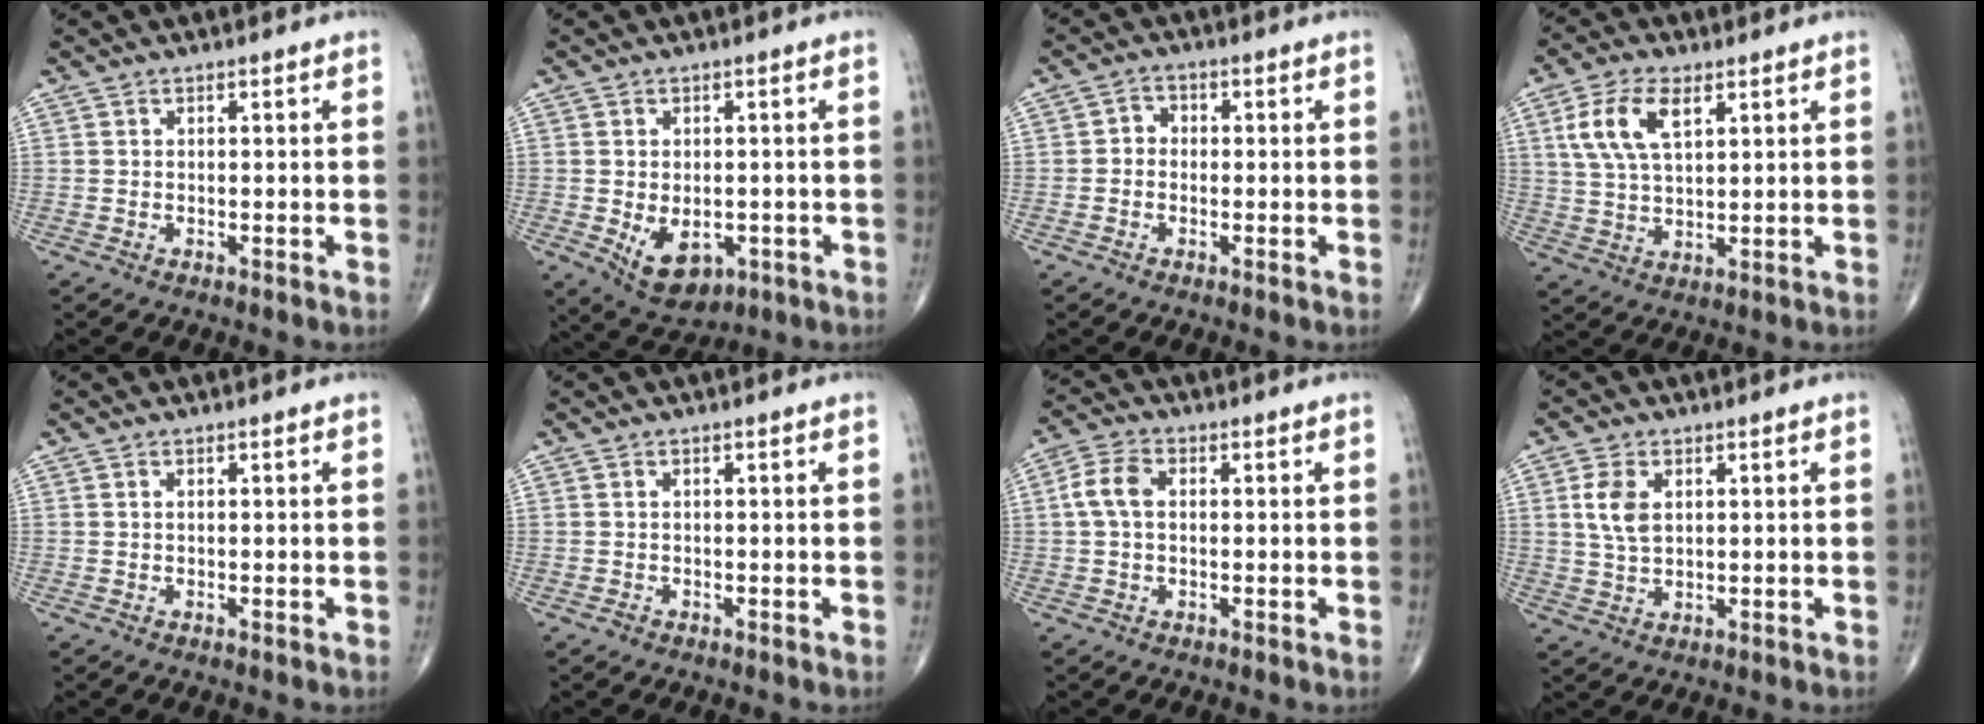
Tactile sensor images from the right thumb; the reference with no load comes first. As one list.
[{"total": 8.3, "force": [-2.1, 5.3, 6.0], "torque": [-0.072, -0.003, -0.018]}, {"total": 2.5, "force": [-0.4, 2.1, 1.2], "torque": [-0.001, 0.011, -0.019]}, {"total": 9.5, "force": [3.8, 4.7, 7.4], "torque": [-0.145, -0.005, 0.076]}, {"total": 0.6, "force": [0.2, 0.2, 0.6], "torque": [-0.012, 0.000, 0.003]}, {"total": 0.5, "force": [-0.4, 0.4, 0.1], "torque": [0.004, 0.001, -0.009]}, {"total": 5.5, "force": [0.6, 3.4, 4.2], "torque": [-0.093, 0.017, 0.005]}, {"total": 5.6, "force": [1.5, 3.4, 4.2], "torque": [-0.082, -0.003, 0.030]}]